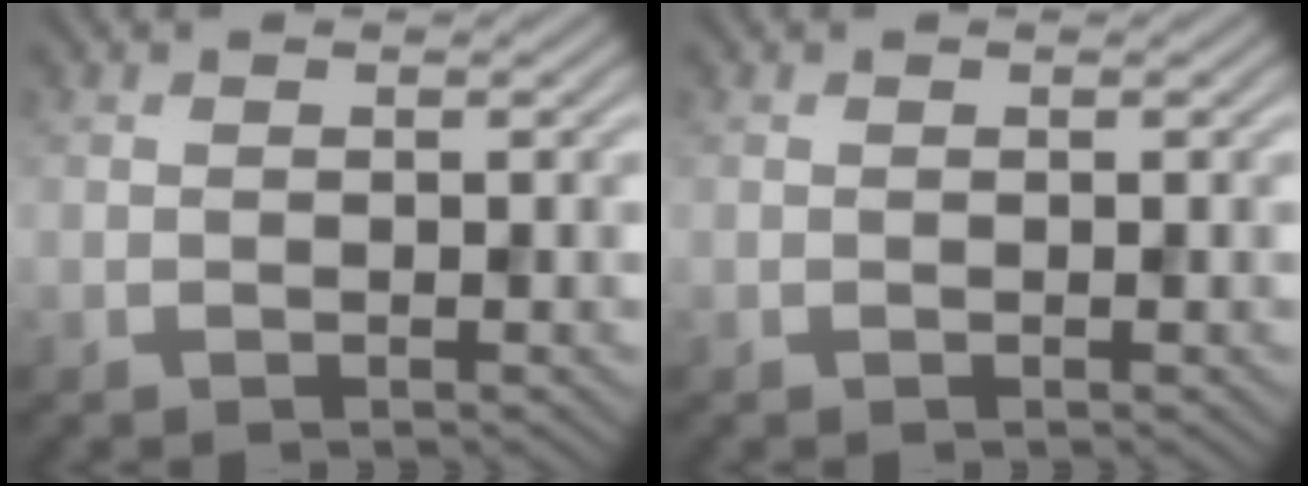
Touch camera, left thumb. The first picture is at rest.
{"total": 0.0}